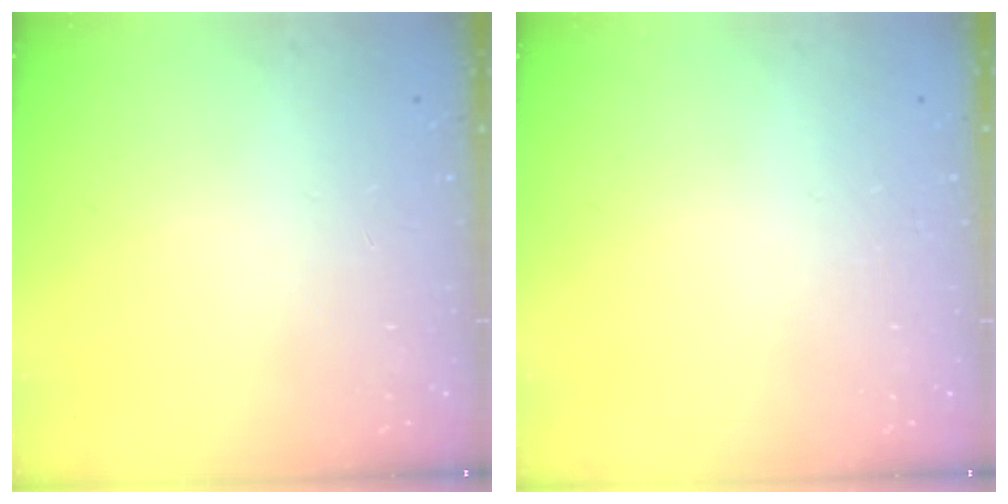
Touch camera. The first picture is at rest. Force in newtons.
{"total": 0.0}